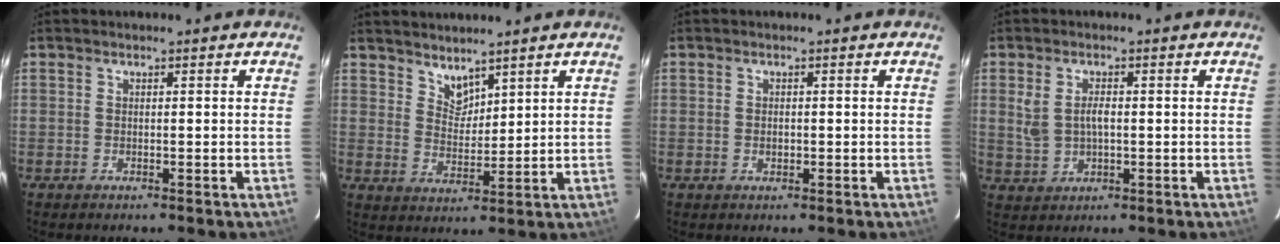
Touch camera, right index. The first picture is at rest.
{"total": 4.4, "force": [3.8, 1.8, 1.1], "torque": [-0.012, -0.002, 0.072]}
{"total": 1.0, "force": [-0.1, 0.8, 0.7], "torque": [-0.011, 0.003, -0.001]}
{"total": 4.6, "force": [0.4, 2.6, 3.8], "torque": [-0.079, 0.003, 0.015]}